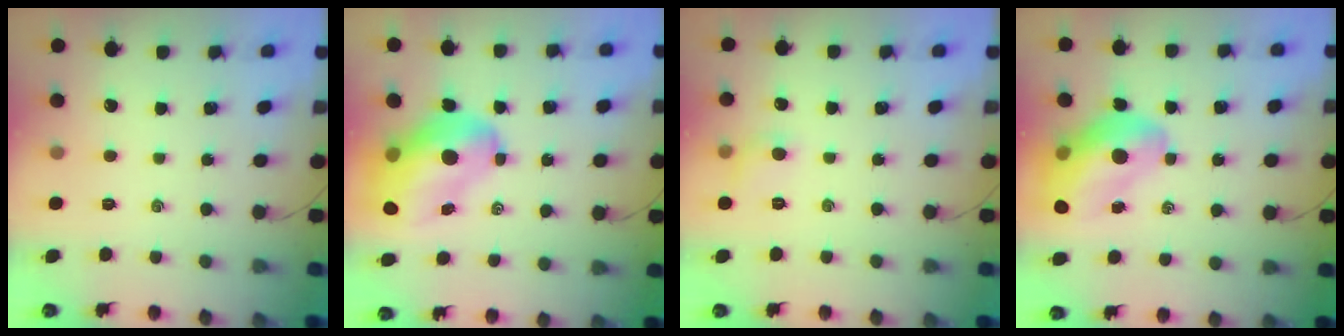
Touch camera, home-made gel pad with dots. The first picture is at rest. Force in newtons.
{"total": 16.8, "press": 16.1, "slide": 4.6}
{"total": 6.0, "press": 5.8, "slide": 1.6}
{"total": 15.7, "press": 15.1, "slide": 4.2}